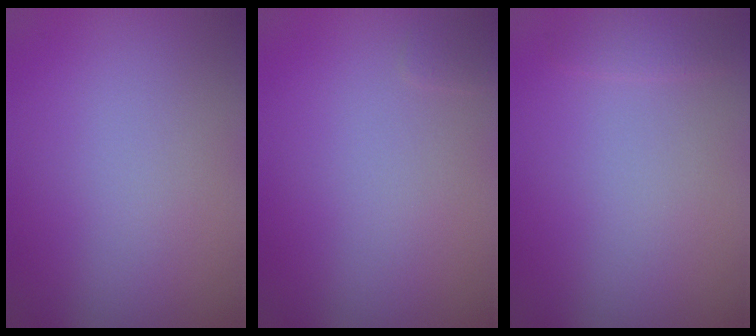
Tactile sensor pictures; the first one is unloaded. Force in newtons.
{"total": 0.5, "press": 0.5, "slide": 0.0}
{"total": 1.0, "press": 1.0, "slide": 0.1}